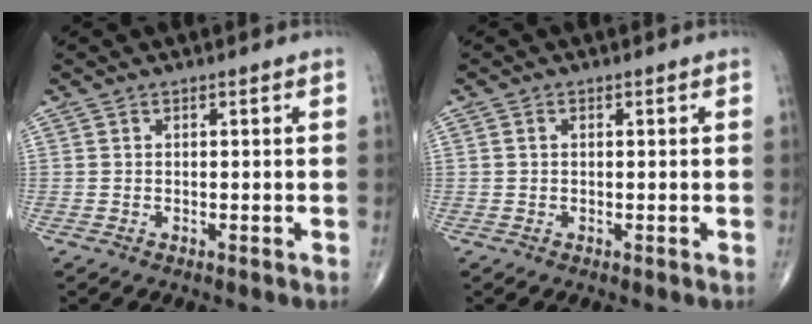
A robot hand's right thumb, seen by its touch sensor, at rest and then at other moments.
{"total": 0.7, "force": [0.1, 0.5, 0.5], "torque": [-0.011, 0.003, 0.002]}